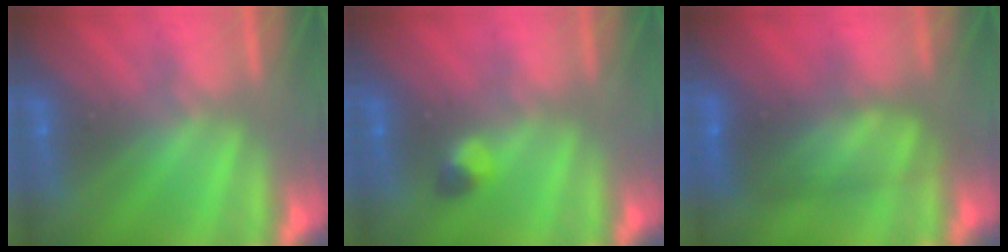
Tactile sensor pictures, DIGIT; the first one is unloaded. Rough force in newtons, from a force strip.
{"total": 2.6}
{"total": 8.5}